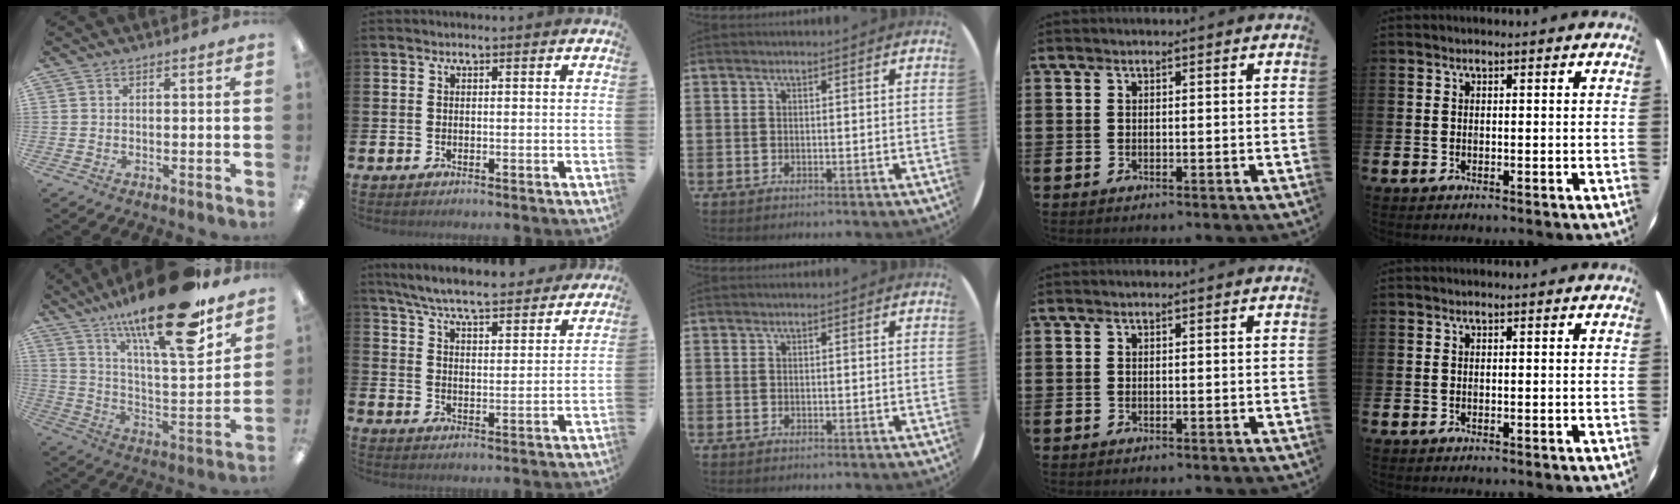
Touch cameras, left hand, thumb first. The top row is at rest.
{"thumb": {"total": 24.3, "force": [17.5, 5.4, 15.9], "torque": [-0.255, -0.113, 0.280]}, "index": {"total": 7.6, "force": [7.2, 0.7, 2.3], "torque": [-0.066, -0.046, 0.126]}}